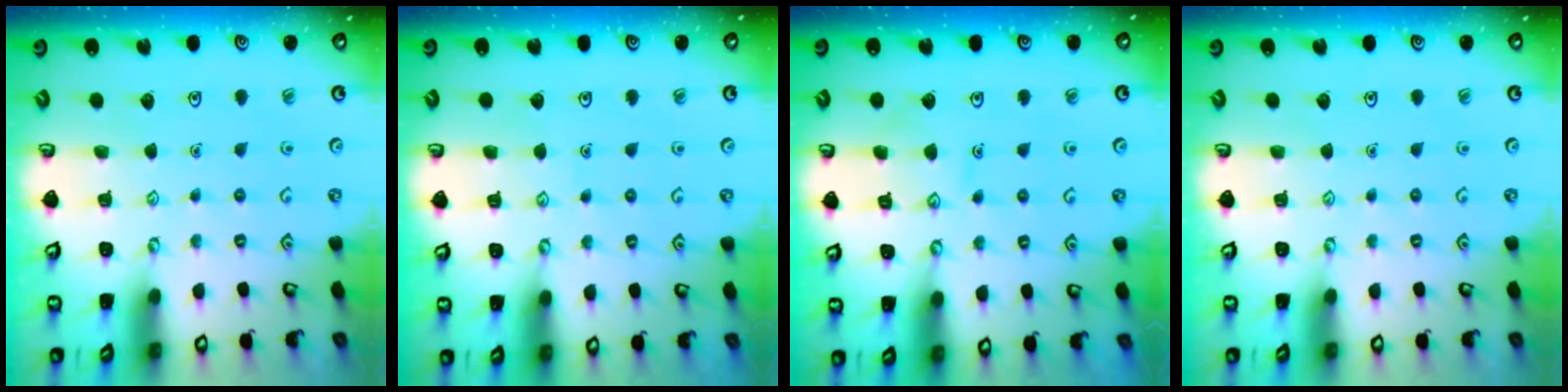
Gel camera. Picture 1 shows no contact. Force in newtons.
{"total": 3.1, "press": 3.1, "slide": 0.3}
{"total": 7.1, "press": 7.1, "slide": 0.6}
{"total": 0.0}